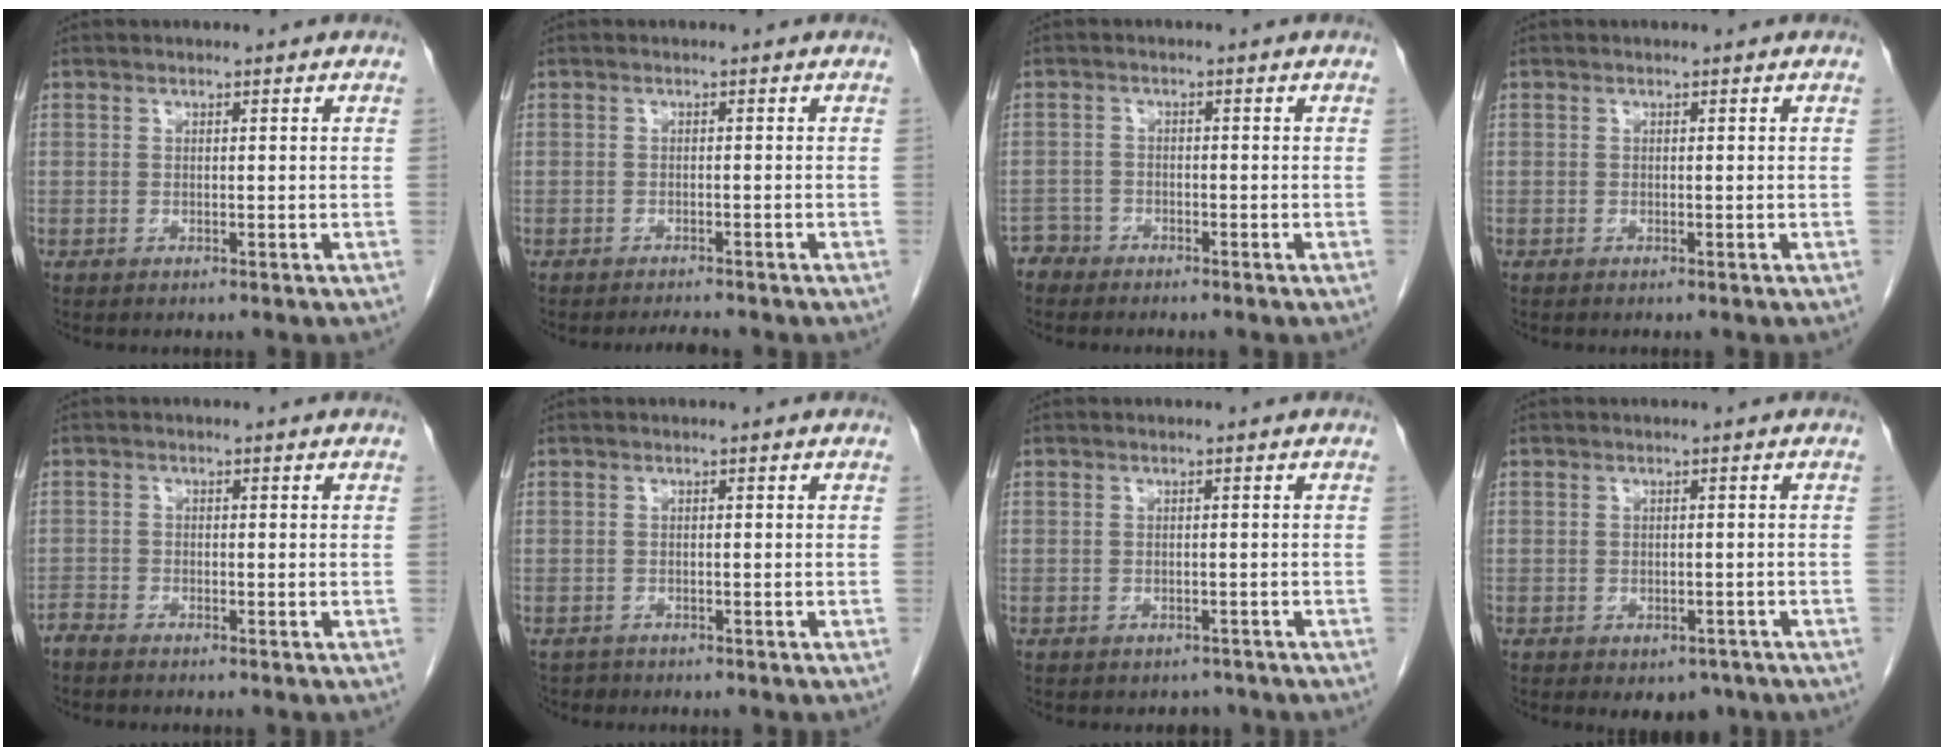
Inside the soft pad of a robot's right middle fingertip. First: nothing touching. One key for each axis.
{"total": 1.9, "fx": -1.9, "fy": 0.1, "fz": 0.5, "tx": -0.010, "ty": -0.006, "tz": -0.026}
{"total": 2.3, "fx": -2.0, "fy": 0.9, "fz": -0.7, "tx": 0.015, "ty": 0.002, "tz": -0.040}
{"total": 0.0}
{"total": 1.4, "fx": -1.4, "fy": 0.1, "fz": 0.2, "tx": -0.003, "ty": -0.003, "tz": -0.026}
{"total": 1.4, "fx": -1.2, "fy": 0.7, "fz": -0.4, "tx": 0.000, "ty": 0.000, "tz": -0.021}
{"total": 2.1, "fx": -1.8, "fy": 1.1, "fz": 0.0, "tx": -0.002, "ty": 0.003, "tz": -0.026}
{"total": 3.6, "fx": -2.5, "fy": 2.2, "fz": 1.4, "tx": -0.004, "ty": 0.002, "tz": -0.026}